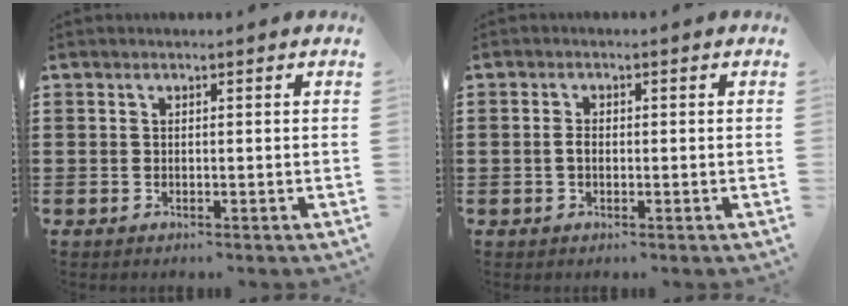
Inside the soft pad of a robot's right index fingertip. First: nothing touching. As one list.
[{"total": 1.6, "force": [-0.2, 1.0, 1.3], "torque": [-0.026, 0.004, -0.004]}]